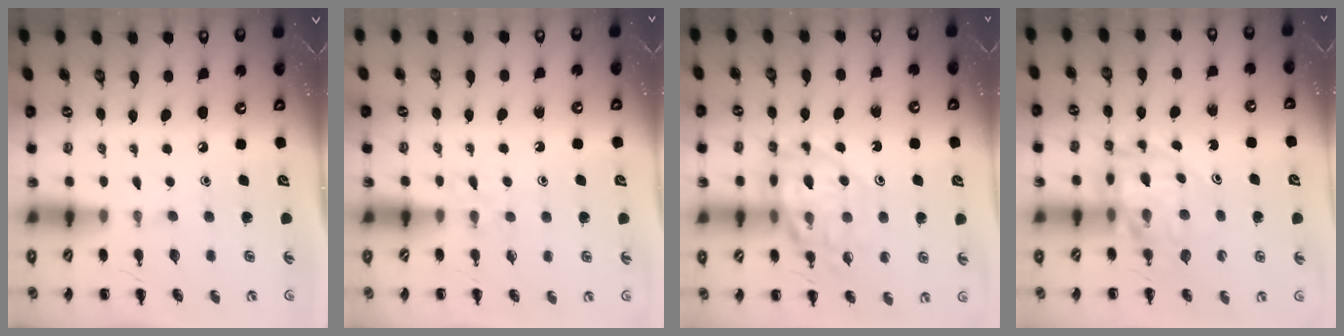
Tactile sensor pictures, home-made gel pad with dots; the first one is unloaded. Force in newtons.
{"total": 2.2, "press": 2.0, "slide": 1.0}
{"total": 14.8, "press": 14.5, "slide": 2.9}
{"total": 12.0, "press": 11.3, "slide": 3.9}